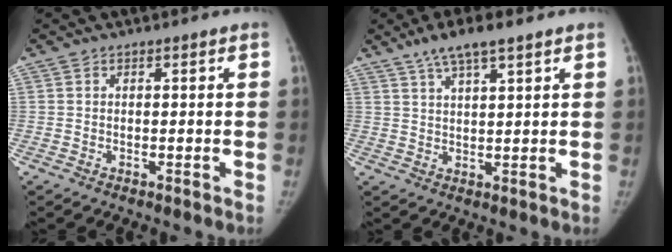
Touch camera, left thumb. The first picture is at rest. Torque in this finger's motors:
{"motor_torque": [0.02, 0.02, 0.85, -0.74, 0.03]}